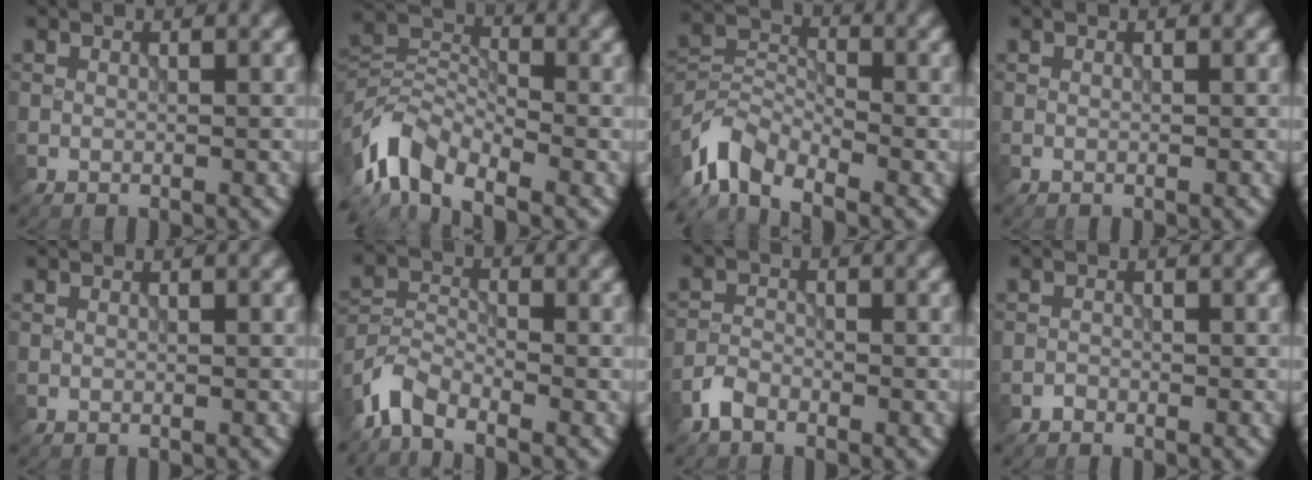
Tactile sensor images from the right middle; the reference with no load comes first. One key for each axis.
{"total": 6.7, "fx": -4.5, "fy": 3.1, "fz": 3.7, "tx": -0.065, "ty": 0.001, "tz": -0.106}
{"total": 5.5, "fx": -4.2, "fy": 2.5, "fz": 2.5, "tx": -0.045, "ty": -0.003, "tz": -0.097}
{"total": 0.0}
{"total": 0.0}
{"total": 3.5, "fx": -3.0, "fy": 1.2, "fz": 1.4, "tx": -0.029, "ty": 0.000, "tz": -0.074}
{"total": 1.8, "fx": -1.5, "fy": 0.8, "fz": 0.6, "tx": -0.010, "ty": 0.004, "tz": -0.036}
{"total": 0.6, "fx": -0.6, "fy": 0.3, "fz": 0.0, "tx": 0.003, "ty": -0.001, "tz": -0.012}